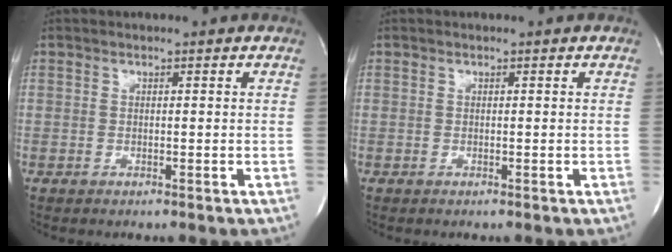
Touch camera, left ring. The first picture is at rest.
{"total": 0.0}